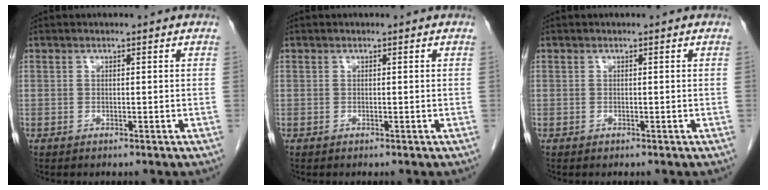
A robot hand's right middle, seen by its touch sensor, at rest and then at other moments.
{"total": 0.0}
{"total": 0.0}